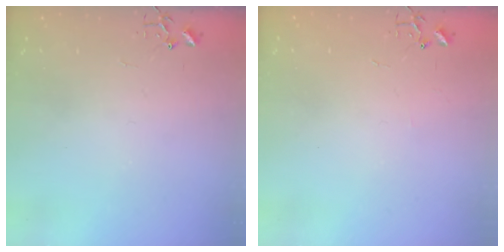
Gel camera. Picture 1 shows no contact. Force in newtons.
{"total": 1.8, "press": 1.8, "slide": 0.3}